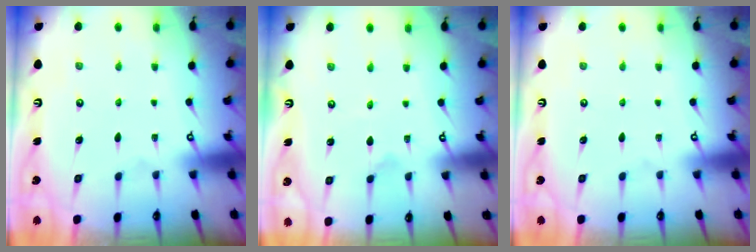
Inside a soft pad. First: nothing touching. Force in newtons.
{"total": 0.0}
{"total": 0.0}